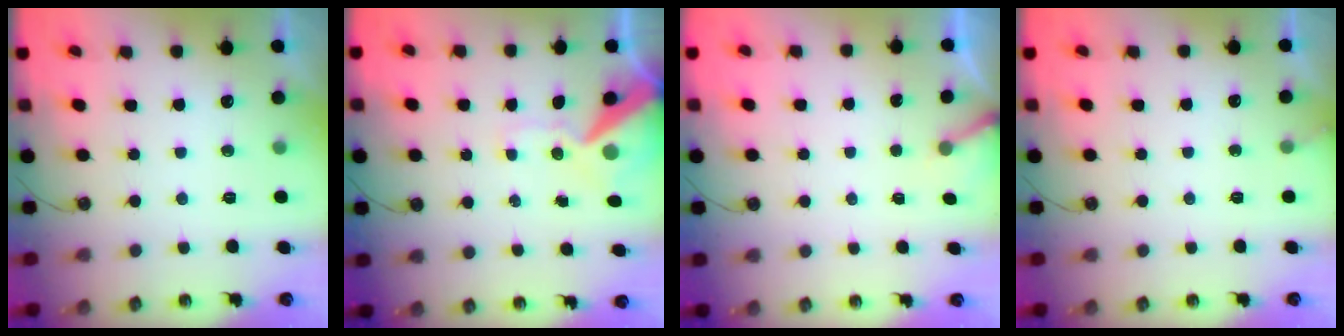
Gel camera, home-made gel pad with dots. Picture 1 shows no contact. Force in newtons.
{"total": 12.7, "press": 12.5, "slide": 2.1}
{"total": 2.7, "press": 2.7, "slide": 0.2}
{"total": 2.8, "press": 2.8, "slide": 0.2}